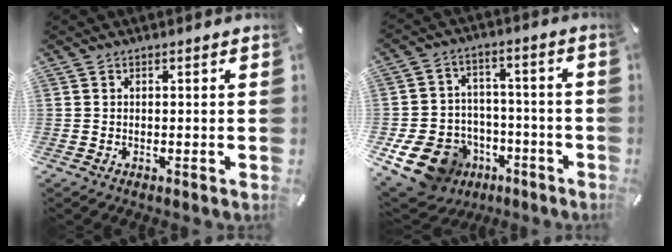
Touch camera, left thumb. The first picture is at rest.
{"total": 13.9, "force": [-6.4, 10.9, 5.9], "torque": [-0.103, 0.044, -0.102]}